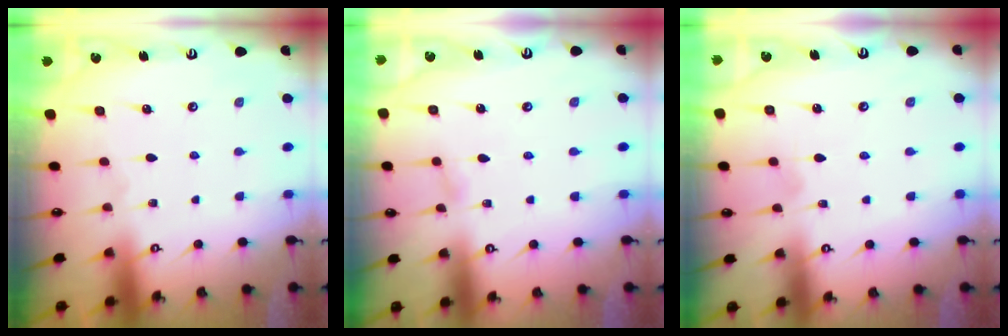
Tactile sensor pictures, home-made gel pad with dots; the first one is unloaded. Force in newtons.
{"total": 1.9, "press": 1.8, "slide": 0.3}
{"total": 2.5, "press": 2.5, "slide": 0.4}